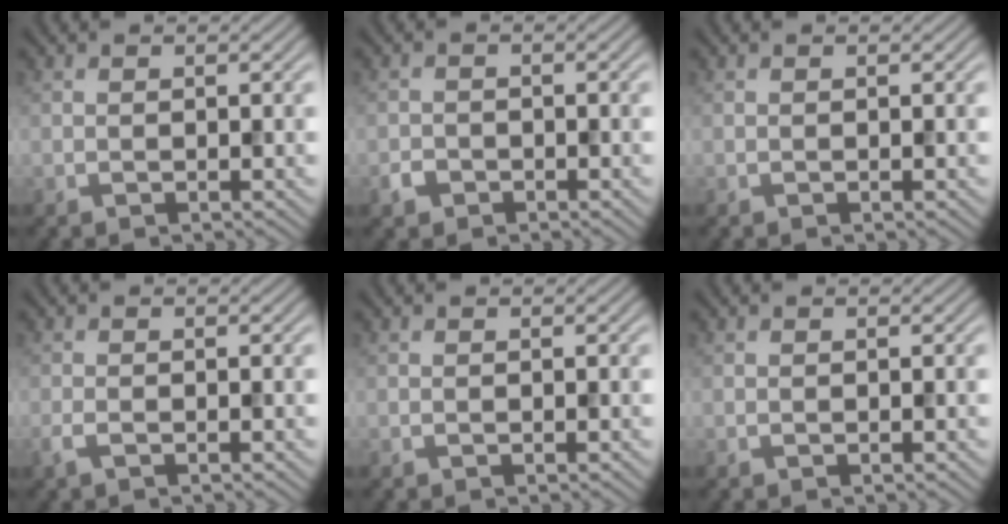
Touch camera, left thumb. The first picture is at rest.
{"total": 1.8, "force": [-1.1, 1.3, 0.5], "torque": [-0.009, -0.001, -0.026]}
{"total": 0.0}
{"total": 1.5, "force": [-0.8, 0.5, 1.1], "torque": [-0.029, -0.003, -0.019]}
{"total": 0.0}
{"total": 0.0}